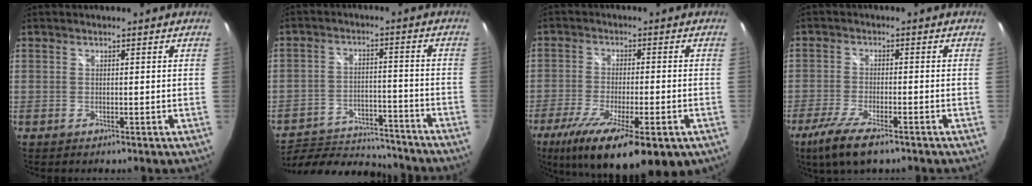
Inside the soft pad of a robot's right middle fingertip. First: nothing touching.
{"total": 13.9, "force": [-12.6, 4.4, 3.8], "torque": [-0.085, 0.007, -0.180]}
{"total": 19.0, "force": [-10.9, 5.6, 14.5], "torque": [-0.267, -0.065, -0.168]}
{"total": 9.0, "force": [-6.2, 2.1, 6.2], "torque": [-0.150, -0.032, -0.114]}